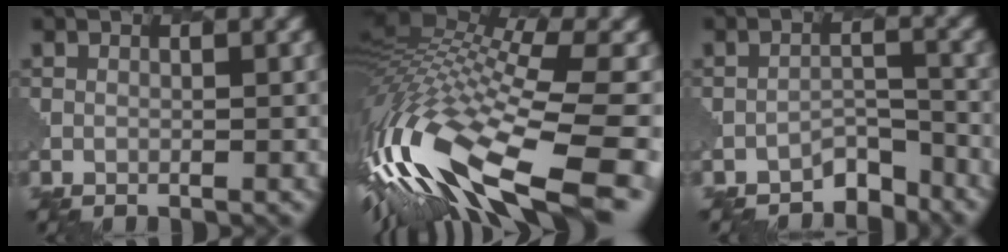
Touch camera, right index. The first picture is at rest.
{"total": 16.6, "force": [-6.2, 5.4, 14.4], "torque": [-0.286, 0.005, -0.105]}
{"total": 3.1, "force": [-2.9, 1.0, 0.5], "torque": [-0.004, 0.007, -0.048]}